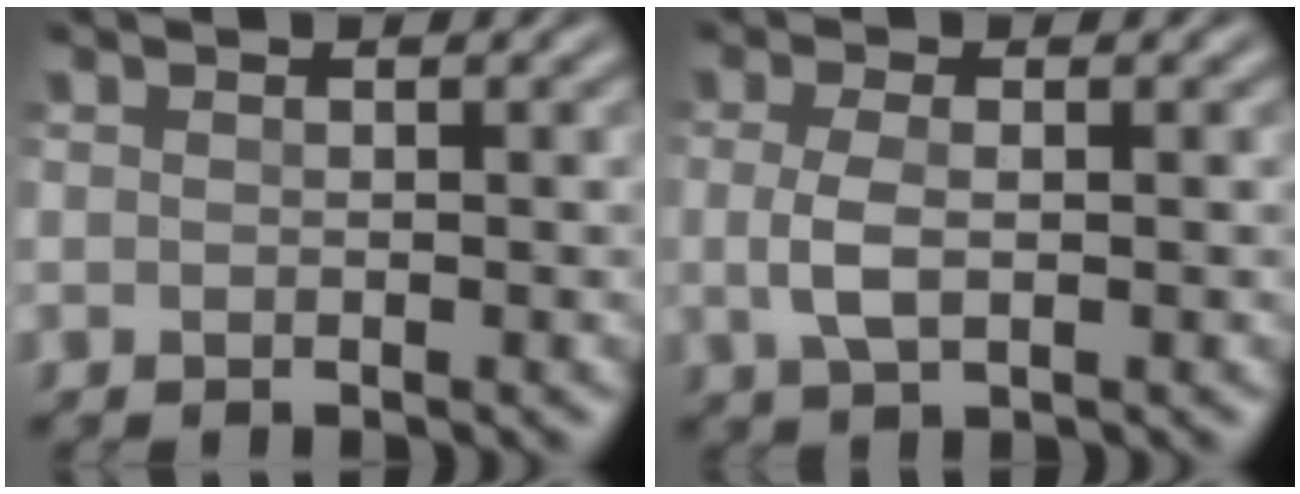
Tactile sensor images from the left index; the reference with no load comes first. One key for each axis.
{"total": 2.2, "fx": 0.2, "fy": 0.9, "fz": 2.0, "tx": -0.050, "ty": 0.002, "tz": 0.002}